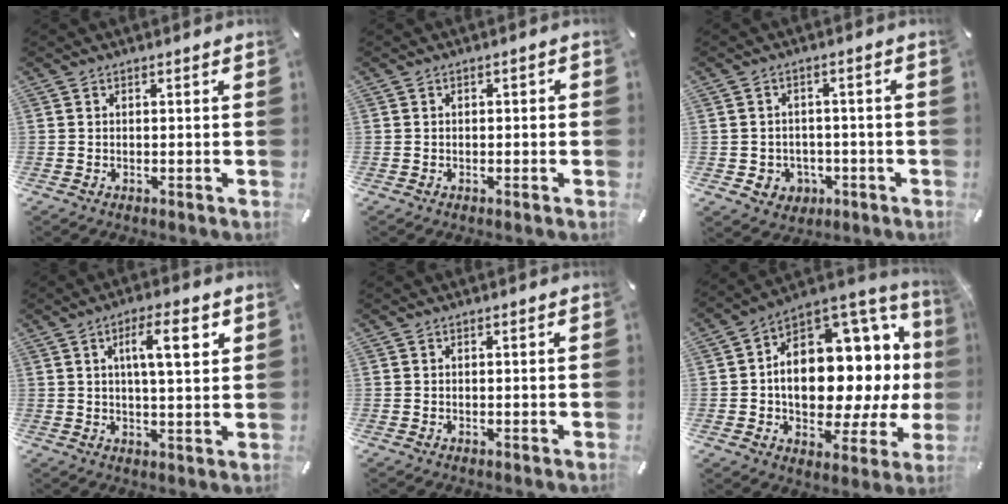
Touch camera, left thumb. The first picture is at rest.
{"total": 0.9, "force": [-0.5, 0.6, 0.5], "torque": [-0.010, 0.002, -0.010]}
{"total": 5.2, "force": [-1.1, 4.9, 1.3], "torque": [-0.012, 0.006, -0.019]}
{"total": 9.6, "force": [3.5, 2.5, 8.6], "torque": [-0.141, -0.006, 0.049]}
{"total": 0.0}
{"total": 18.2, "force": [0.1, 12.0, 13.7], "torque": [-0.188, -0.043, 0.003]}